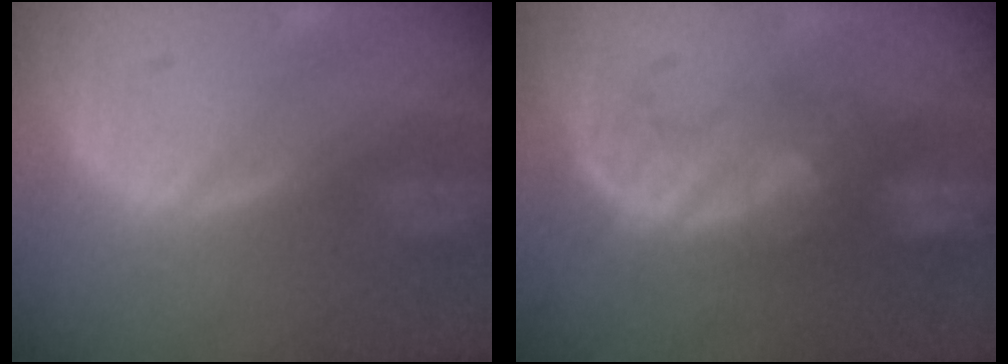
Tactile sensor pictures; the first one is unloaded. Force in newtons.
{"total": 7.7, "press": 7.4, "slide": 2.2}